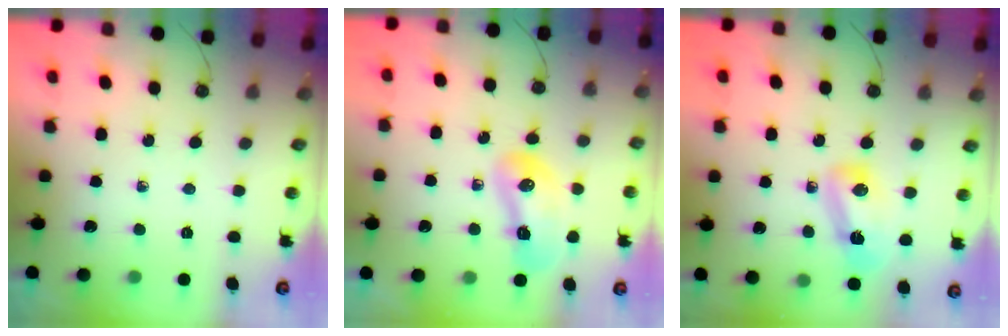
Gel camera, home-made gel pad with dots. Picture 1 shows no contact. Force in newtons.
{"total": 11.3, "press": 11.1, "slide": 1.9}
{"total": 8.1, "press": 8.1, "slide": 0.5}